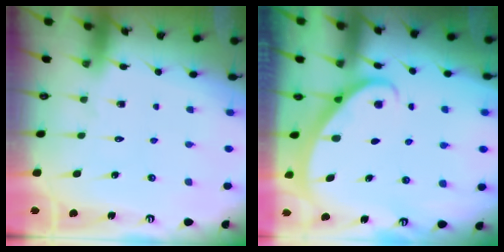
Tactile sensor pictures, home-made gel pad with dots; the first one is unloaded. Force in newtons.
{"total": 1.7, "press": 1.7, "slide": 0.1}